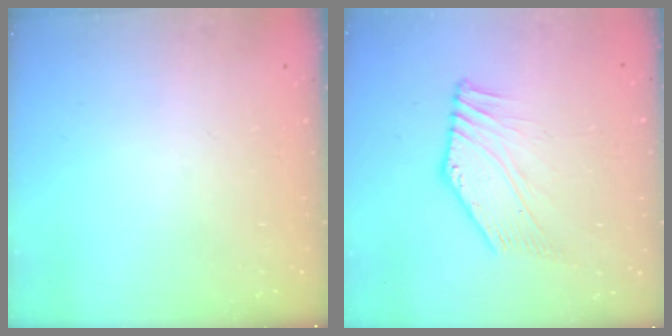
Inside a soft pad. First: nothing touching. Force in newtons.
{"total": 3.0, "press": 2.8, "slide": 1.0}